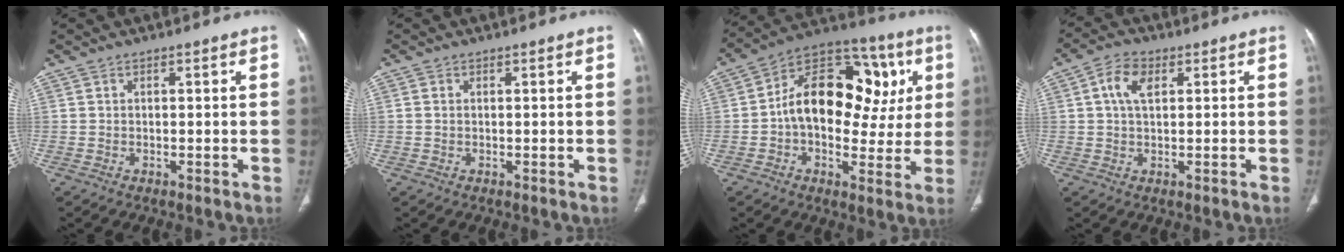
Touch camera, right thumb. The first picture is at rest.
{"total": 0.7, "force": [0.1, 0.5, 0.5], "torque": [-0.014, 0.001, 0.003]}
{"total": 21.1, "force": [2.6, 13.4, 16.1], "torque": [-0.202, 0.031, 0.032]}
{"total": 5.2, "force": [1.5, 3.1, 3.9], "torque": [-0.074, 0.008, 0.024]}